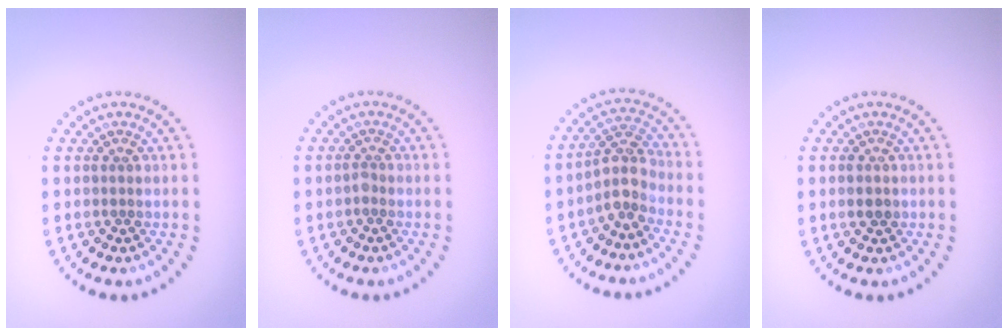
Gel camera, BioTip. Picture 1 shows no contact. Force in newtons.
{"total": 0.6, "press": 0.5, "slide": 0.3}
{"total": 2.9, "press": 2.3, "slide": 1.8}
{"total": 1.3, "press": 1.3, "slide": 0.2}